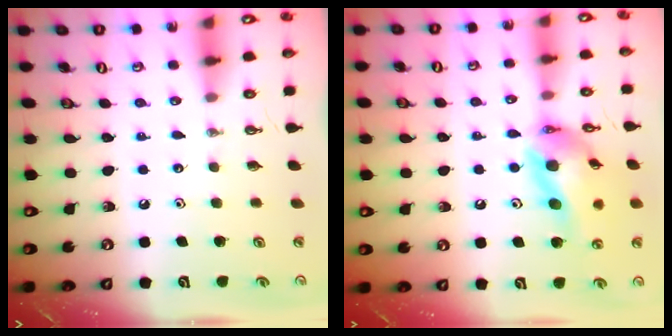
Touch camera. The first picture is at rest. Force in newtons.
{"total": 16.7, "press": 16.2, "slide": 4.1}